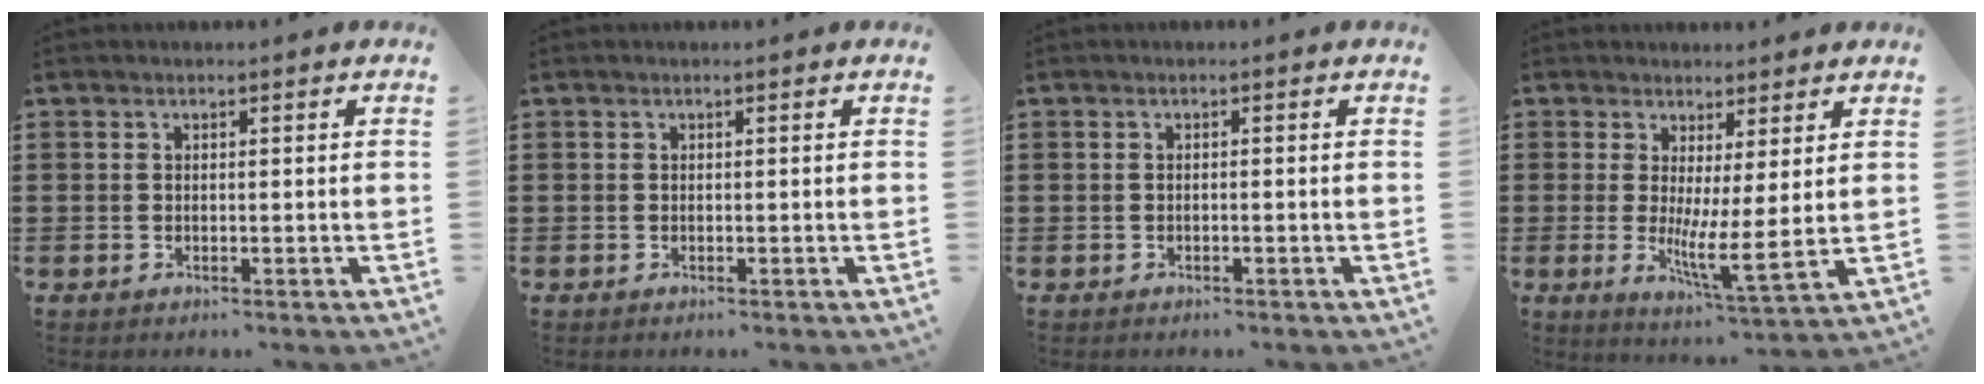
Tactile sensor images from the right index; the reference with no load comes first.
{"total": 0.0}
{"total": 0.0}
{"total": 5.5, "force": [1.2, 0.4, 5.3], "torque": [-0.090, -0.032, 0.020]}